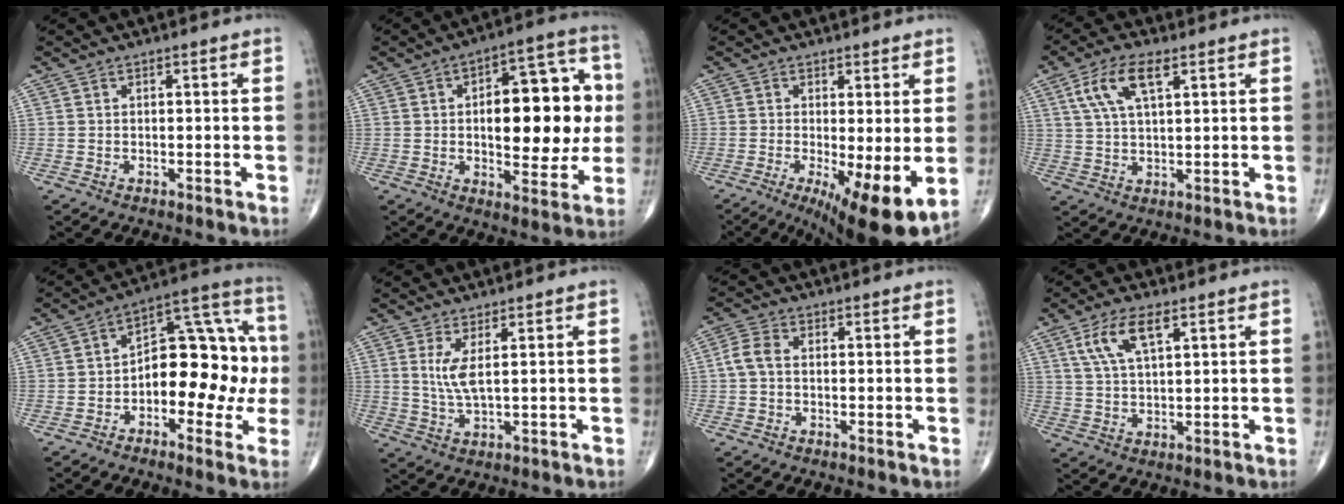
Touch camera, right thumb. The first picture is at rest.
{"total": 19.8, "force": [0.9, 9.5, 17.4], "torque": [-0.199, 0.021, 0.015]}
{"total": 11.8, "force": [-2.4, 2.9, 11.2], "torque": [-0.173, -0.025, -0.030]}
{"total": 8.6, "force": [3.8, 3.4, 6.9], "torque": [-0.141, 0.000, 0.074]}
{"total": 17.0, "force": [-2.0, 9.6, 13.9], "torque": [-0.154, 0.053, -0.037]}
{"total": 4.5, "force": [1.3, 0.9, 4.2], "torque": [-0.096, -0.017, 0.034]}
{"total": 3.8, "force": [-0.1, 2.5, 2.9], "torque": [-0.062, 0.011, -0.008]}
{"total": 7.7, "force": [3.7, 2.8, 6.2], "torque": [-0.124, -0.006, 0.074]}